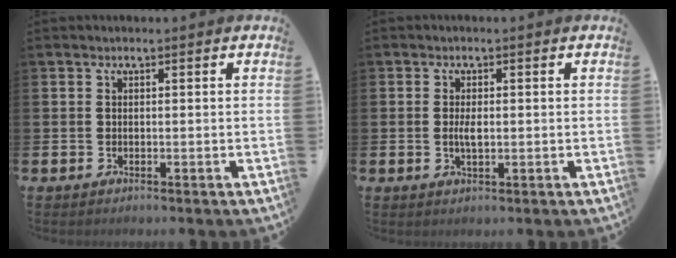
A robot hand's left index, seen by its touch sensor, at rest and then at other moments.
{"total": 2.1, "force": [-0.1, 0.8, 1.9], "torque": [-0.036, 0.001, -0.003]}